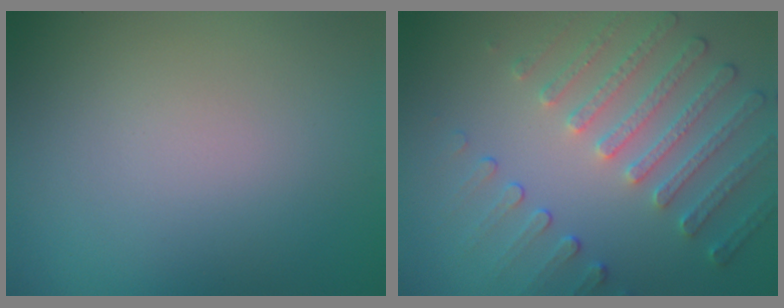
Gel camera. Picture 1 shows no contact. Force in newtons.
{"total": 4.9, "press": 3.7, "slide": 3.2}